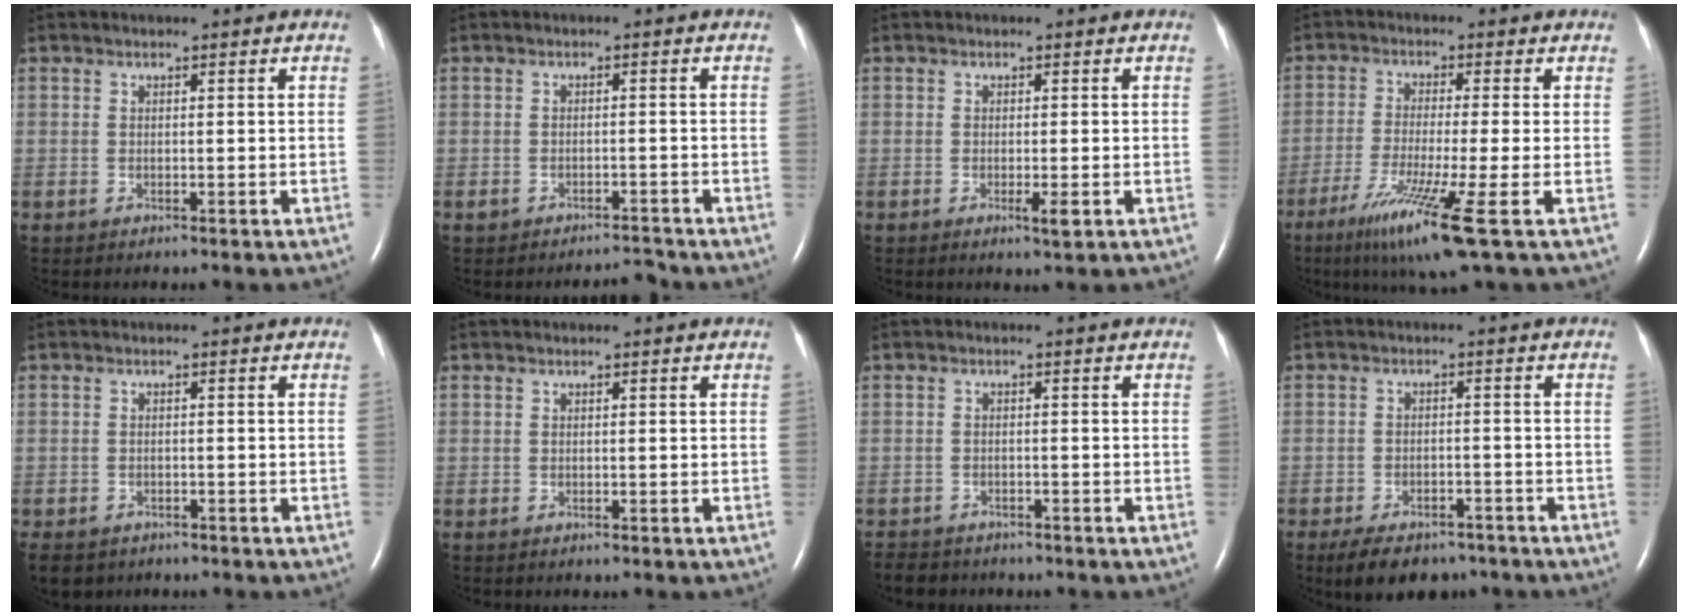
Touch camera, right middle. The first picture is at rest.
{"total": 1.9, "force": [-1.8, 0.4, 0.2], "torque": [-0.007, 0.000, -0.024]}
{"total": 1.7, "force": [-0.6, 0.2, 1.6], "torque": [-0.025, -0.005, -0.009]}
{"total": 10.5, "force": [-5.4, -1.2, 8.9], "torque": [-0.170, -0.038, -0.096]}
{"total": 7.1, "force": [-4.8, 4.7, 2.2], "torque": [-0.052, -0.007, -0.064]}
{"total": 0.0}
{"total": 4.7, "force": [-4.1, 2.0, 0.7], "torque": [-0.013, -0.005, -0.062]}
{"total": 9.6, "force": [-7.5, 4.4, 4.1], "torque": [-0.063, 0.001, -0.109]}